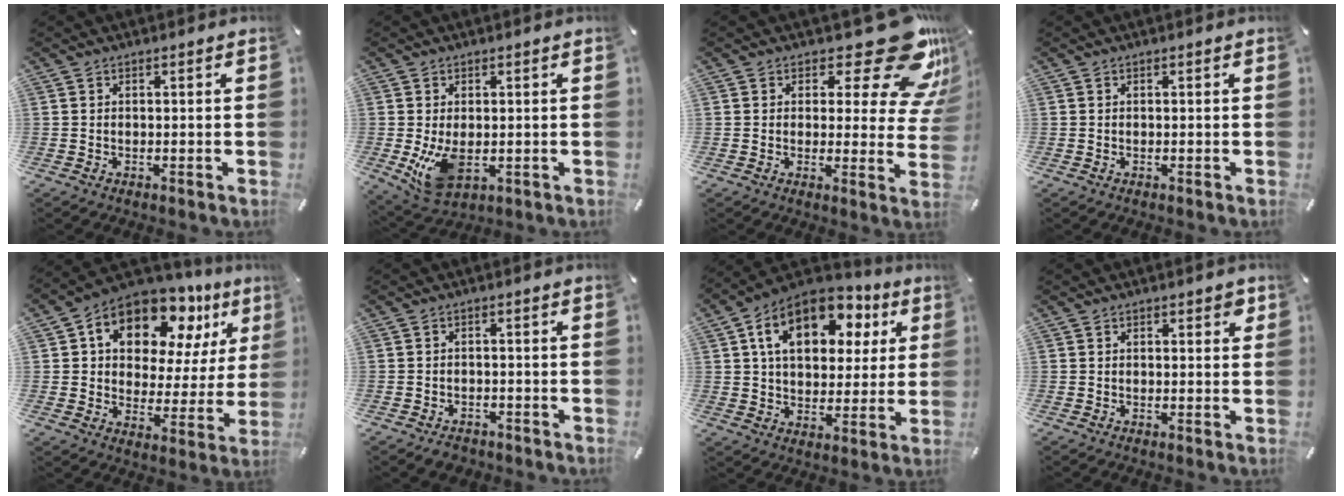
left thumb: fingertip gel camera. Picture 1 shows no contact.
{"total": 8.0, "force": [-0.6, 5.0, 6.2], "torque": [-0.114, -0.013, -0.008]}
{"total": 18.8, "force": [10.3, 7.8, 13.7], "torque": [-0.167, -0.070, 0.167]}
{"total": 0.0}
{"total": 14.5, "force": [9.5, 8.6, 6.7], "torque": [-0.111, -0.073, 0.167]}
{"total": 2.3, "force": [-1.9, 1.2, 0.5], "torque": [-0.008, 0.011, -0.039]}
{"total": 16.4, "force": [7.1, 11.1, 9.8], "torque": [-0.156, -0.016, 0.126]}
{"total": 1.7, "force": [0.8, 1.0, 1.2], "torque": [-0.010, -0.002, 0.010]}